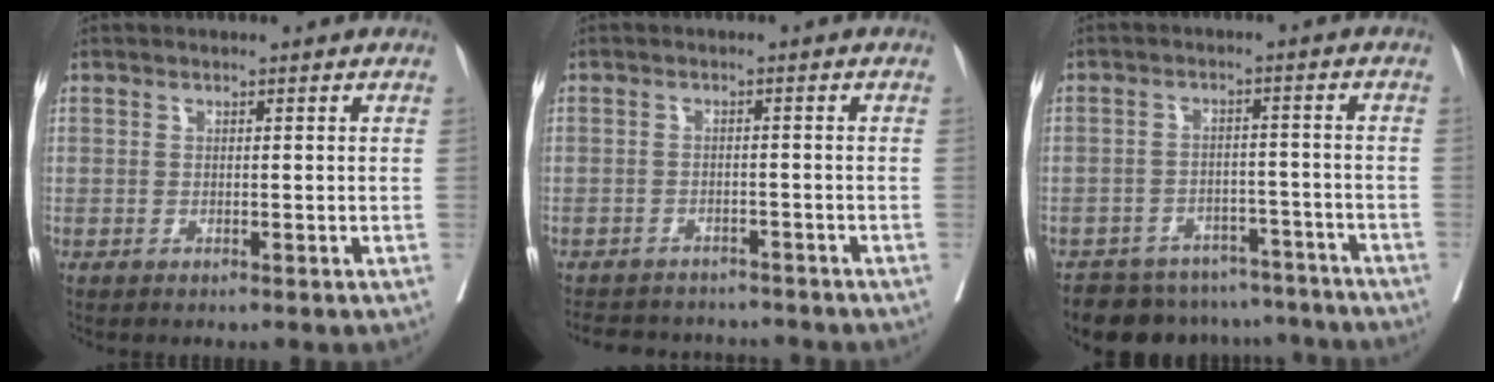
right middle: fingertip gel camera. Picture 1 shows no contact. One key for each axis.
{"total": 9.8, "fx": -9.1, "fy": 2.8, "fz": 2.1, "tx": -0.037, "ty": 0.010, "tz": -0.117}
{"total": 13.2, "fx": -11.8, "fy": 5.4, "fz": 2.2, "tx": -0.026, "ty": 0.020, "tz": -0.147}